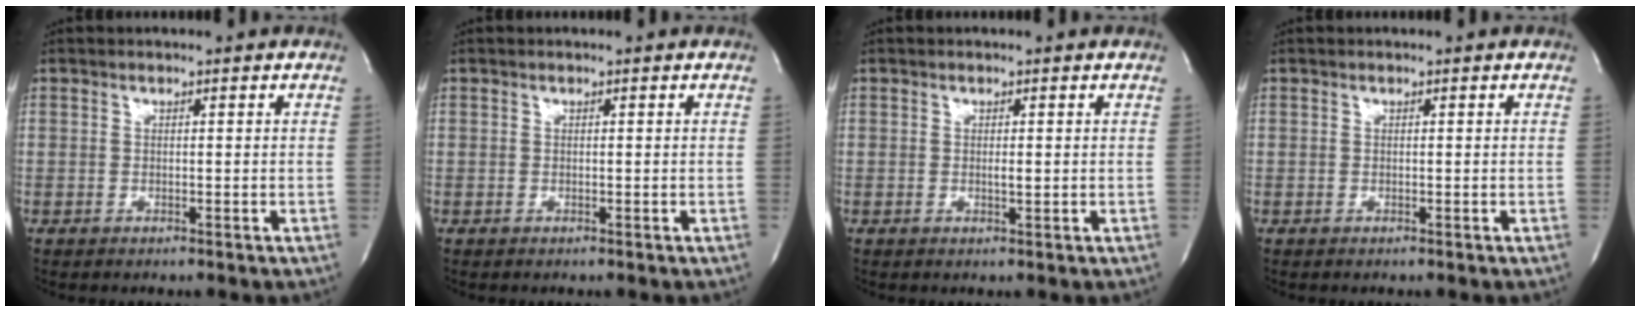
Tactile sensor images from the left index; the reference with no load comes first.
{"total": 0.0}
{"total": 0.9, "force": [0.1, 0.1, 0.9], "torque": [-0.019, -0.003, 0.001]}
{"total": 0.0}